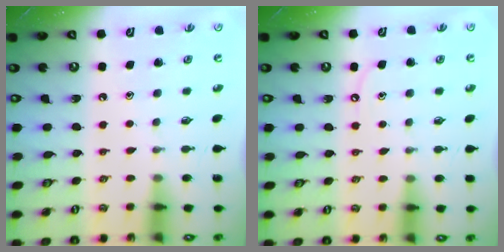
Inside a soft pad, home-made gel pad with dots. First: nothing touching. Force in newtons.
{"total": 3.7, "press": 3.7, "slide": 0.5}